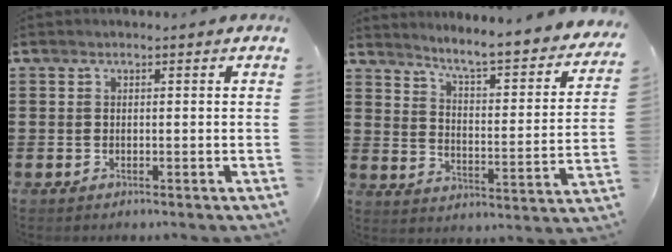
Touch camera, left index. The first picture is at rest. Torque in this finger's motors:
{"motor_torque": [0.01, 0.00, 0.41, 0.10]}